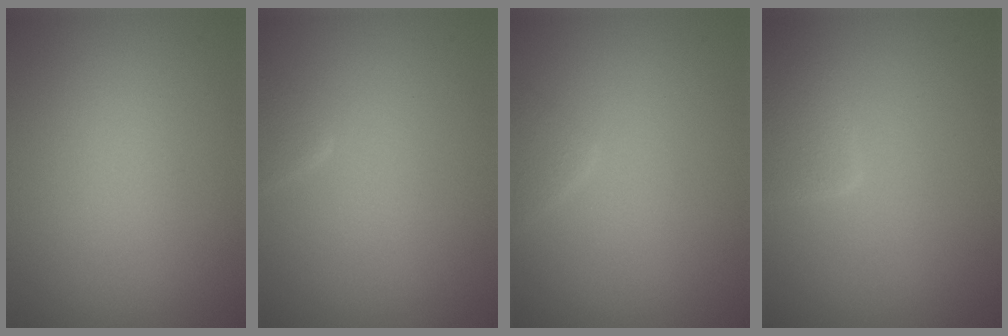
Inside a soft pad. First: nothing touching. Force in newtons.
{"total": 1.0, "press": 1.0, "slide": 0.1}
{"total": 1.3, "press": 1.3, "slide": 0.0}
{"total": 2.6, "press": 2.5, "slide": 0.3}